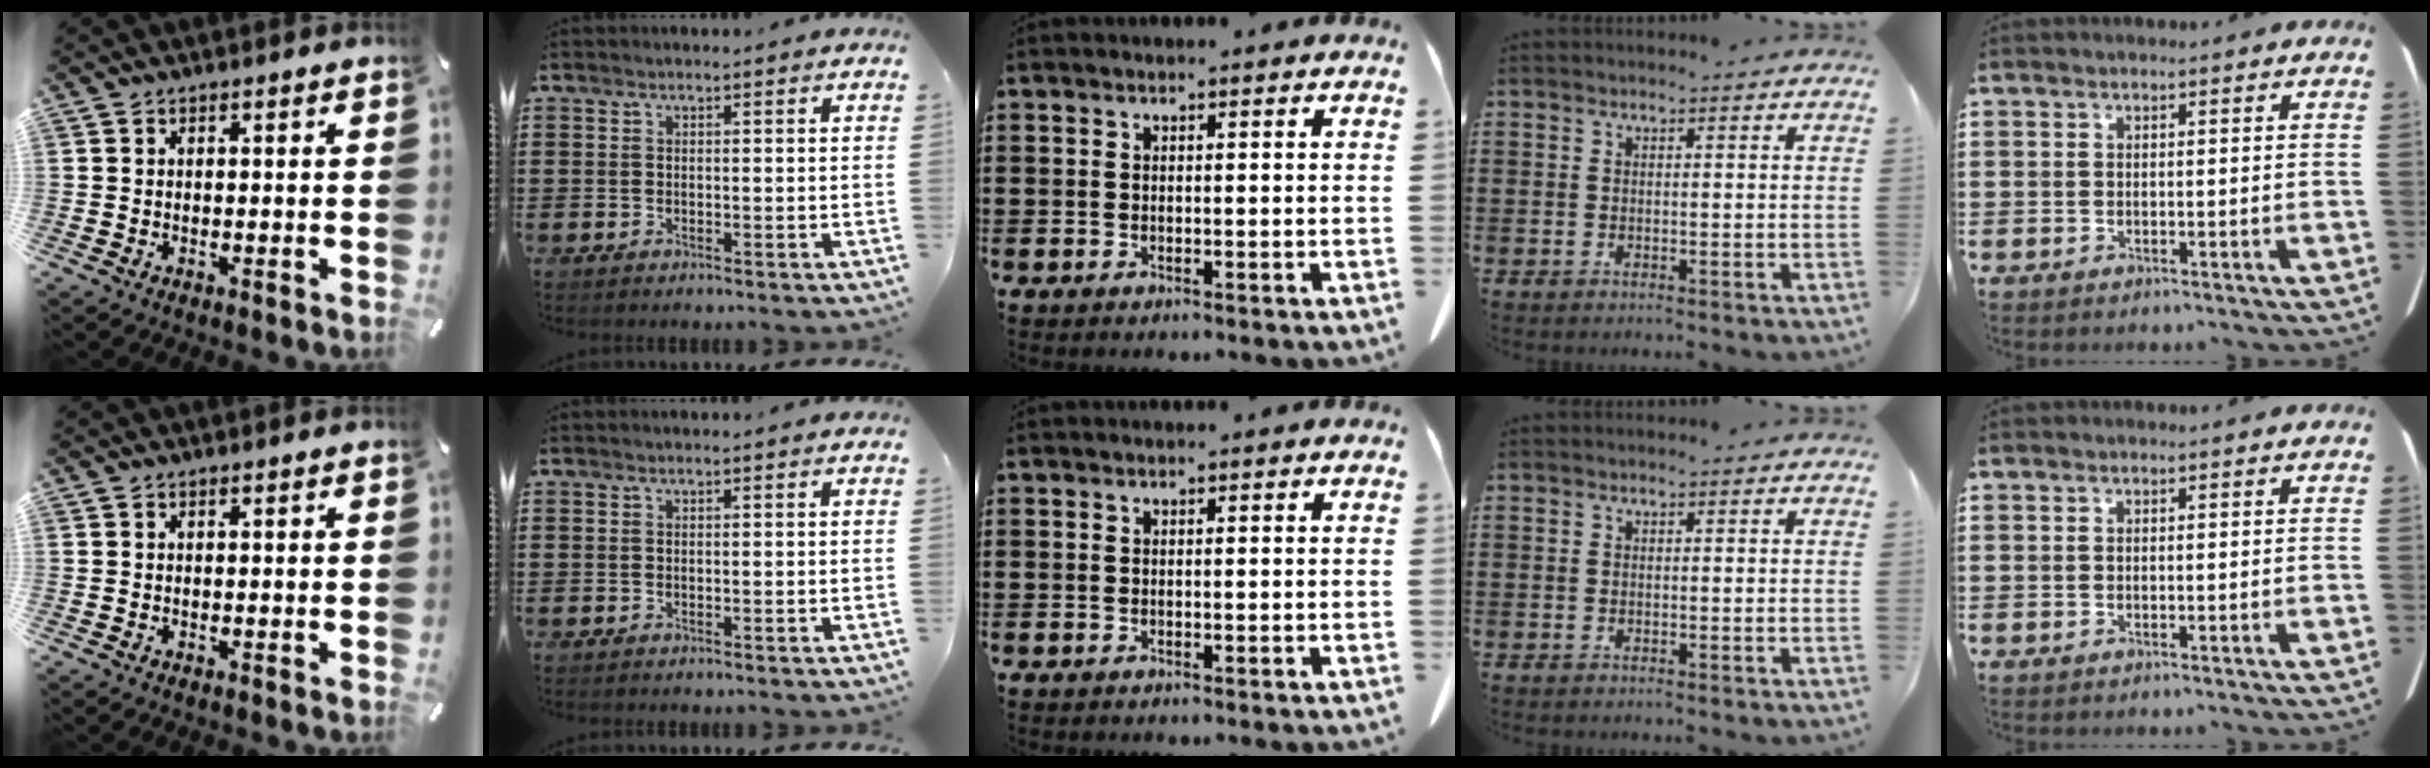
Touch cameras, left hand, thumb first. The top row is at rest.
{}